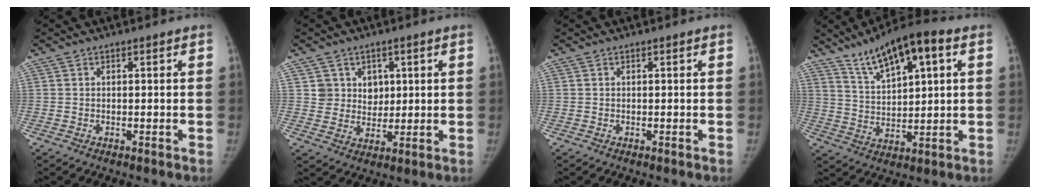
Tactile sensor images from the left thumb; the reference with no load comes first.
{"total": 5.8, "force": [2.2, 5.2, 1.2], "torque": [0.020, -0.009, 0.040]}
{"total": 0.0}
{"total": 13.0, "force": [6.9, 4.2, 10.3], "torque": [-0.153, -0.012, 0.119]}